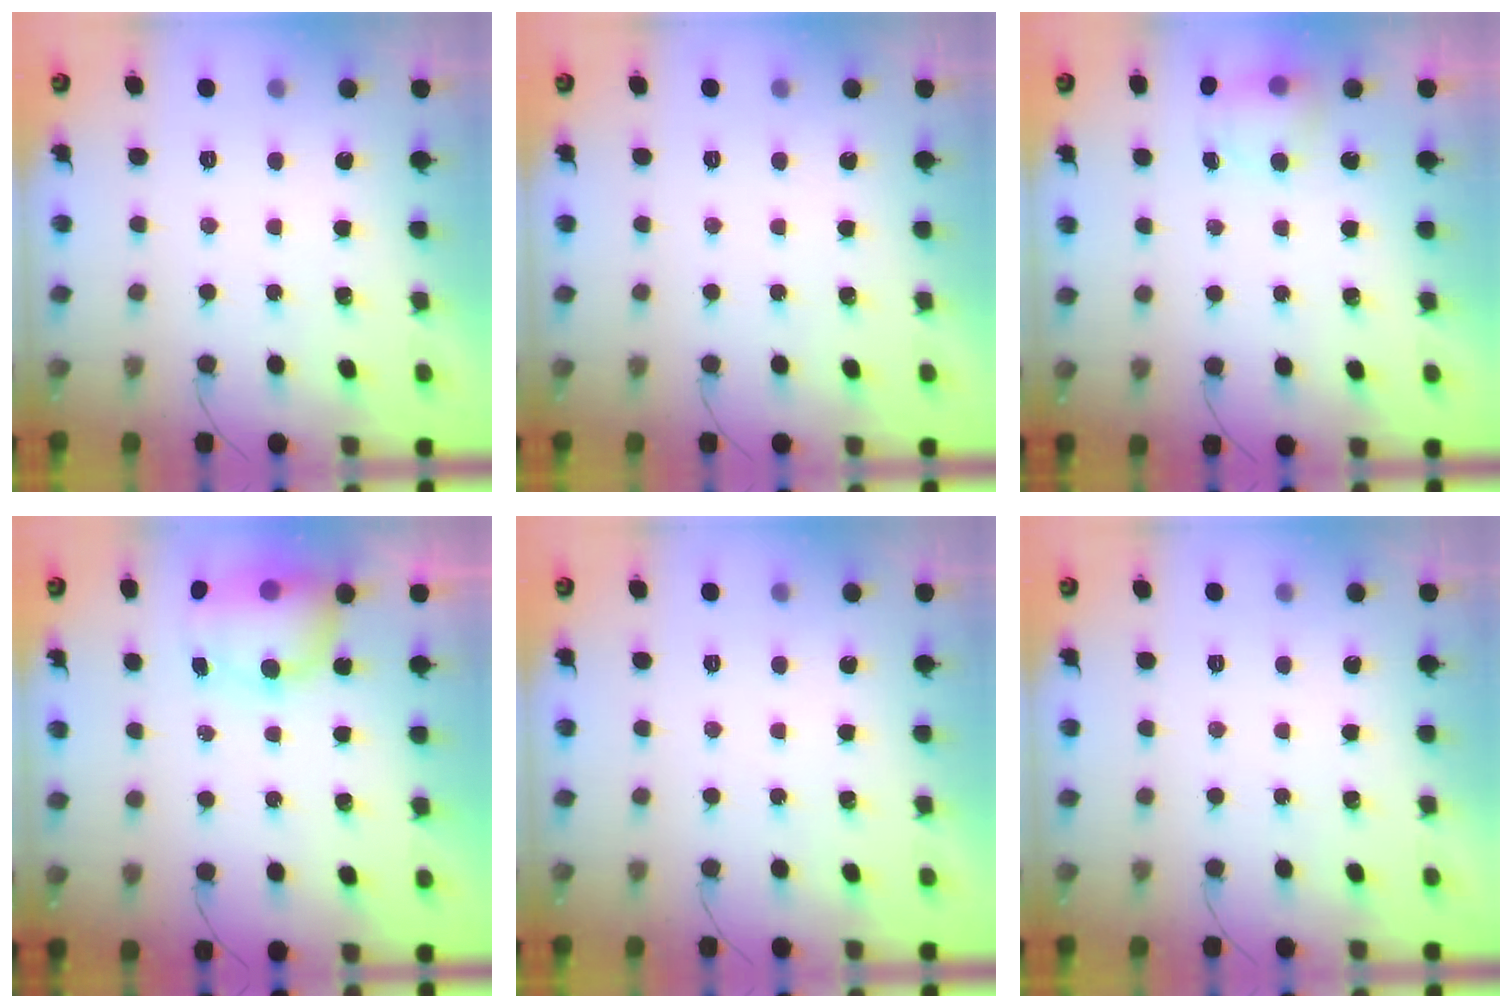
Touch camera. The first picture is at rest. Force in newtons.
{"total": 0.0}
{"total": 4.9, "press": 4.8, "slide": 0.7}
{"total": 7.3, "press": 7.3, "slide": 0.9}
{"total": 0.0}
{"total": 0.0}